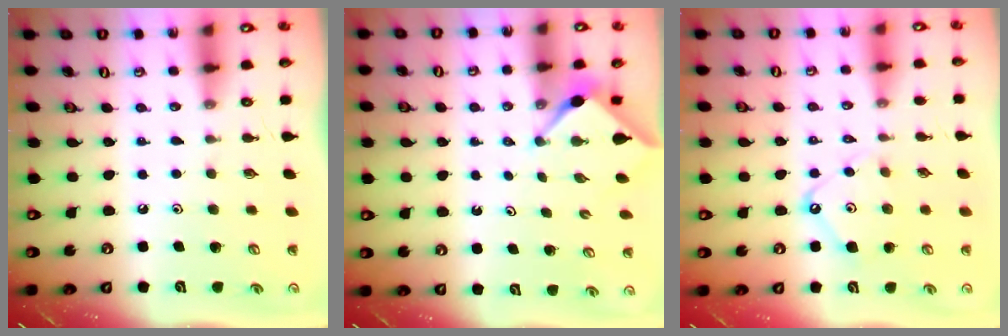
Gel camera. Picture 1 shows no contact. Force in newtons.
{"total": 3.1, "press": 3.1, "slide": 0.4}
{"total": 7.0, "press": 7.0, "slide": 0.8}